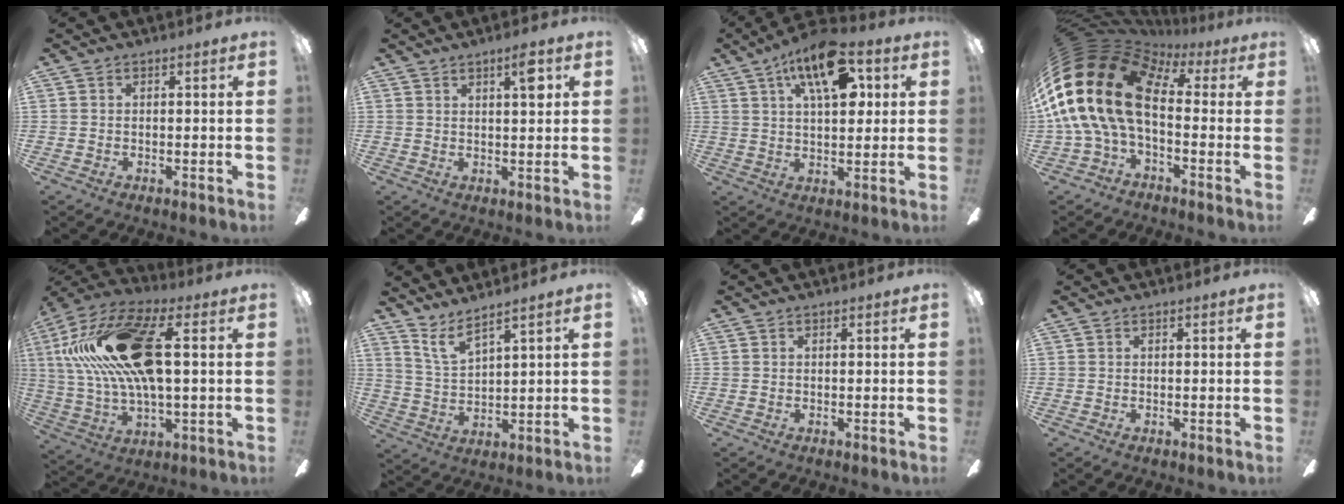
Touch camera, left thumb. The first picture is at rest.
{"total": 5.2, "force": [2.6, 1.4, 4.3], "torque": [-0.059, -0.009, 0.036]}
{"total": 28.5, "force": [14.2, 11.6, 21.8], "torque": [-0.415, -0.071, 0.238]}
{"total": 23.6, "force": [2.6, 14.1, 18.8], "torque": [-0.409, -0.017, 0.052]}
{"total": 25.8, "force": [5.8, 12.0, 22.1], "torque": [-0.431, 0.003, 0.095]}
{"total": 7.1, "force": [5.9, 1.1, 3.7], "torque": [-0.086, -0.033, 0.109]}
{"total": 0.0}
{"total": 0.0}